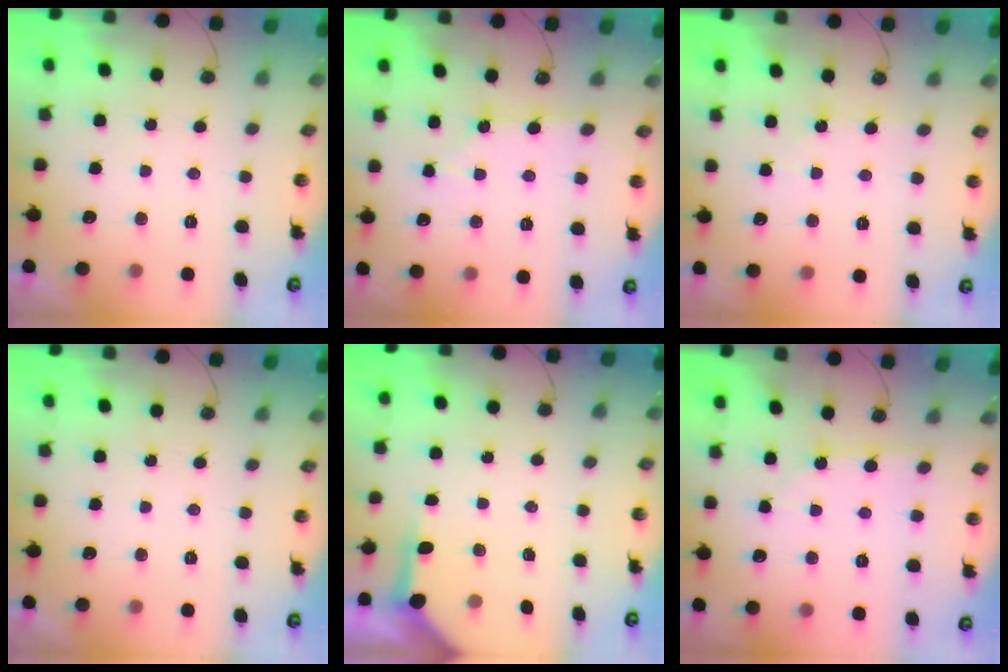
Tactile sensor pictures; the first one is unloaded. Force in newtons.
{"total": 2.1, "press": 2.1, "slide": 0.3}
{"total": 3.0, "press": 3.0, "slide": 0.4}
{"total": 0.0}
{"total": 3.8, "press": 3.8, "slide": 0.4}
{"total": 3.0, "press": 3.0, "slide": 0.4}